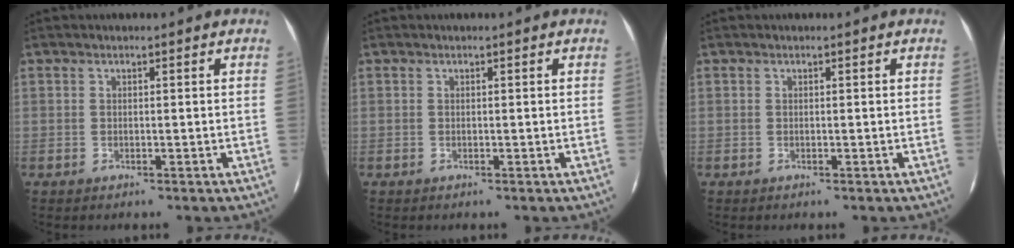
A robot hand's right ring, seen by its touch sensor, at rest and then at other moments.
{"total": 0.0}
{"total": 0.0}